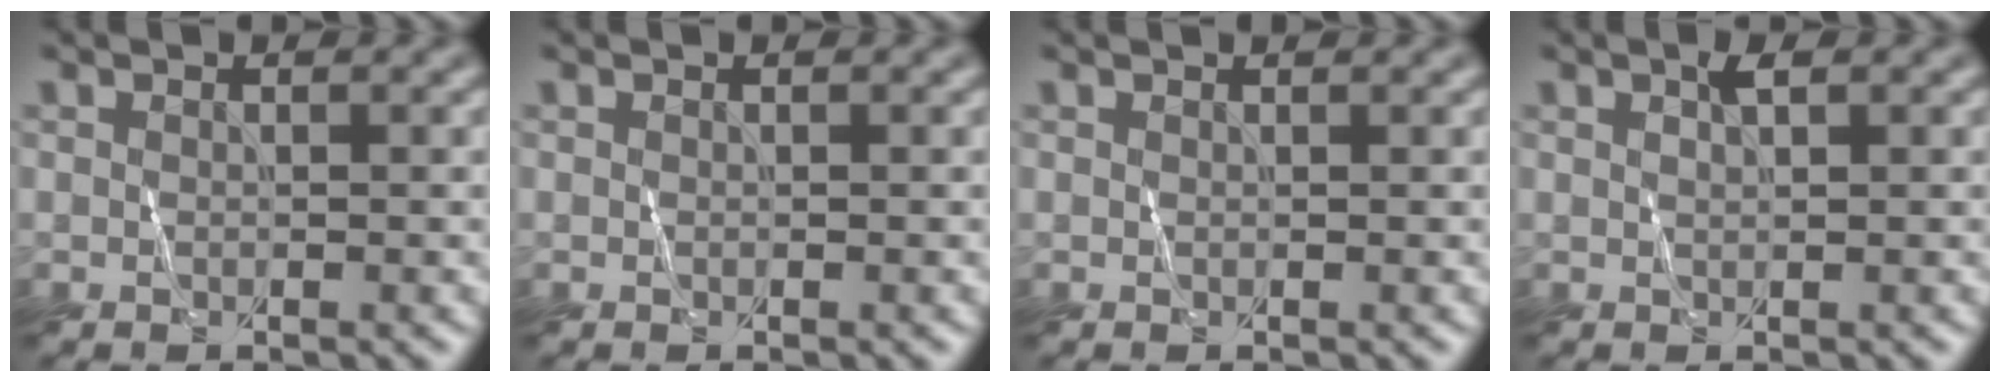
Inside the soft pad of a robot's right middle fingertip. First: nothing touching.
{"total": 0.0}
{"total": 1.2, "force": [1.2, 0.2, 0.3], "torque": [-0.005, -0.001, 0.009]}
{"total": 0.6, "force": [0.2, -0.1, 0.6], "torque": [-0.013, 0.006, 0.008]}